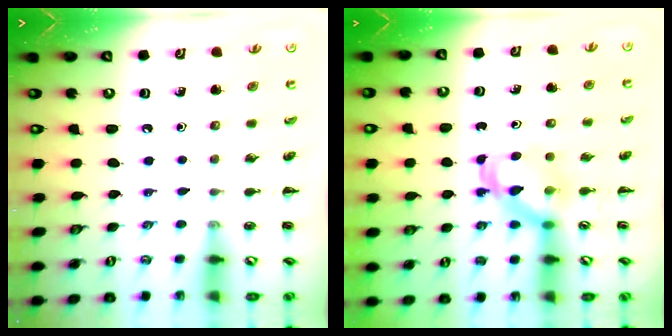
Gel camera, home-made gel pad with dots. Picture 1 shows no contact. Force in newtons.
{"total": 5.0, "press": 5.0, "slide": 0.7}